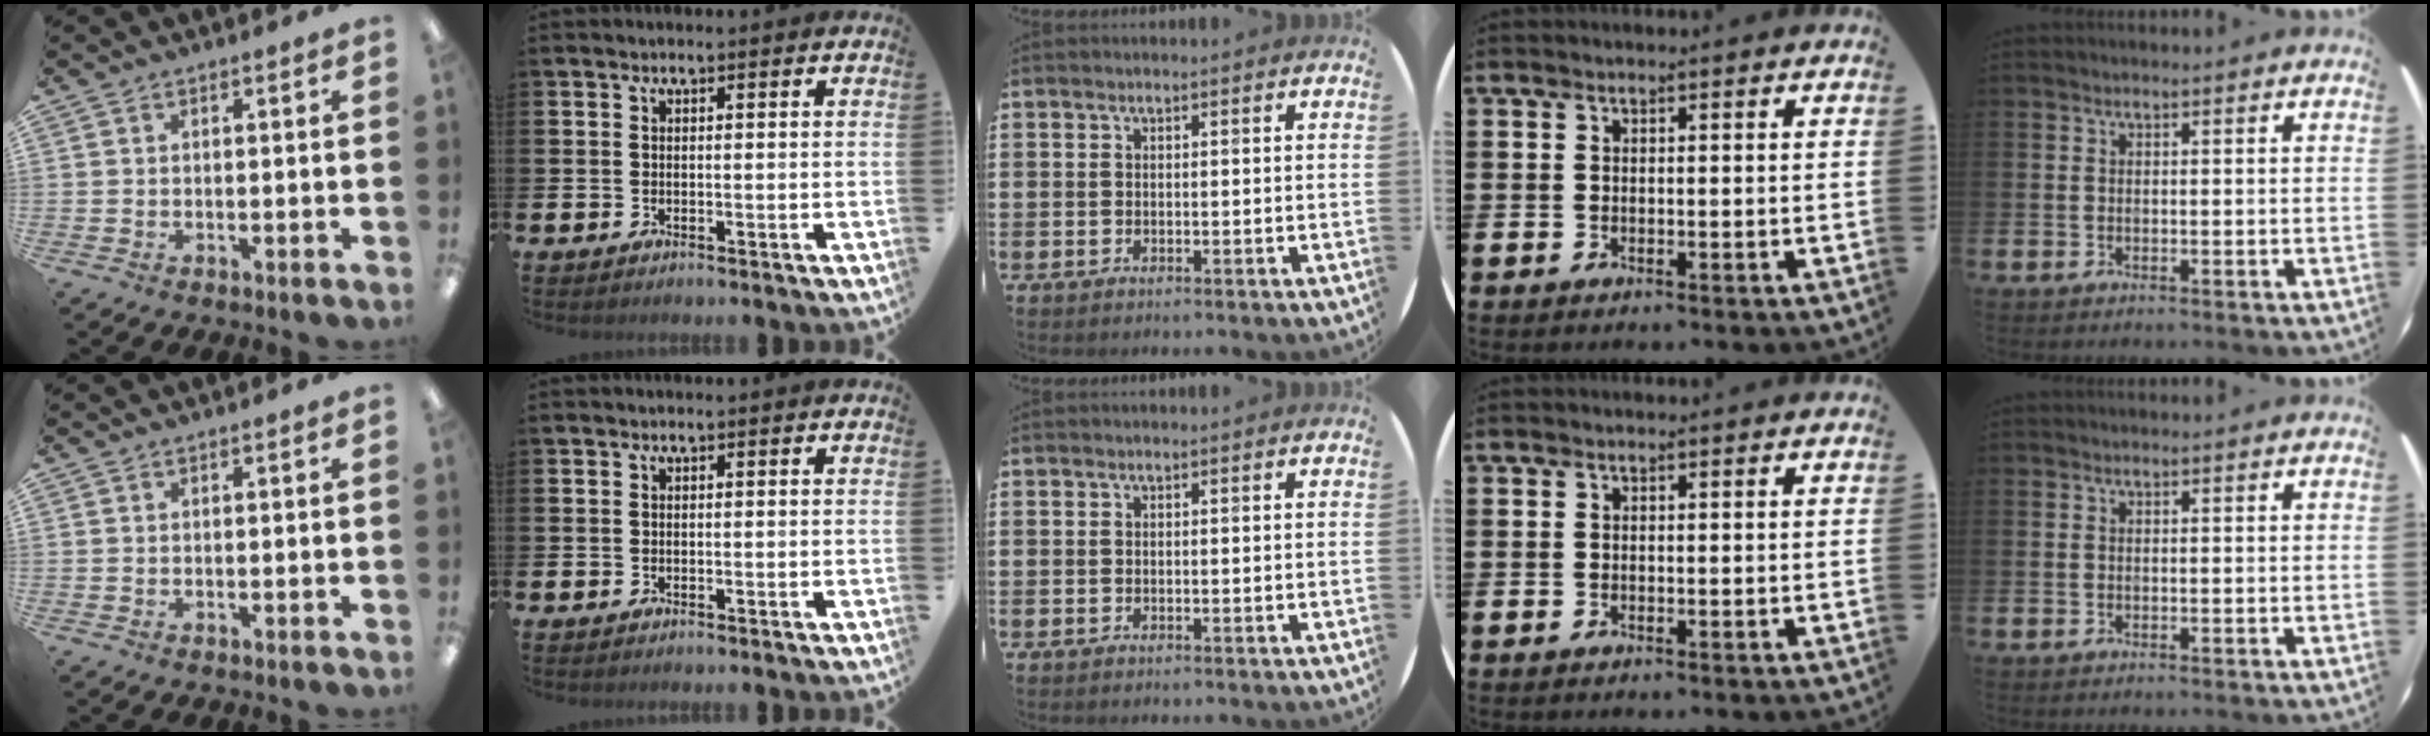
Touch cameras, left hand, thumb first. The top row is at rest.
{}